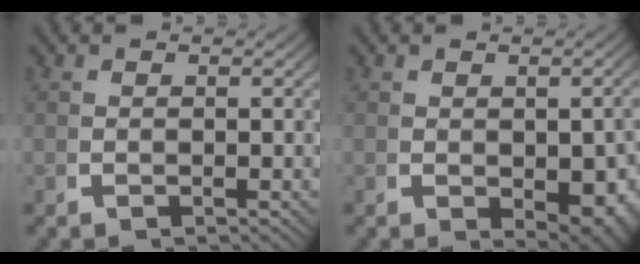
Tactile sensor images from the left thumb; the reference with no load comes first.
{"total": 4.3, "force": [-0.5, 2.5, 3.4], "torque": [-0.042, -0.027, 0.012]}